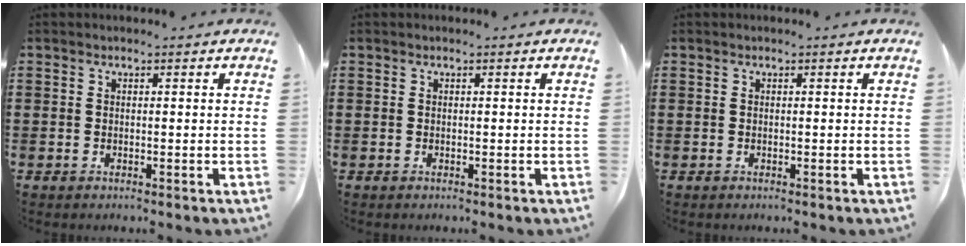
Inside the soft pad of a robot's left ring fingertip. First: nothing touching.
{"total": 0.0}
{"total": 0.0}